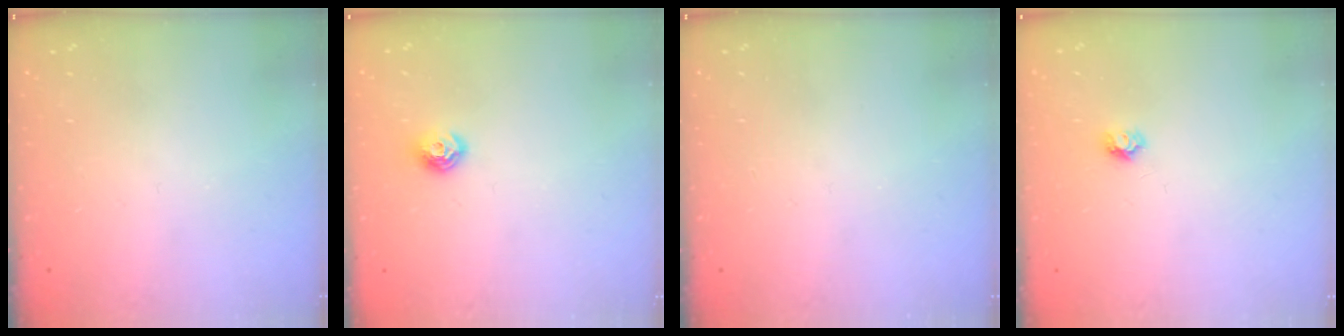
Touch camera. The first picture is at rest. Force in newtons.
{"total": 8.0, "press": 8.0, "slide": 1.0}
{"total": 0.0}
{"total": 4.2, "press": 4.2, "slide": 0.4}